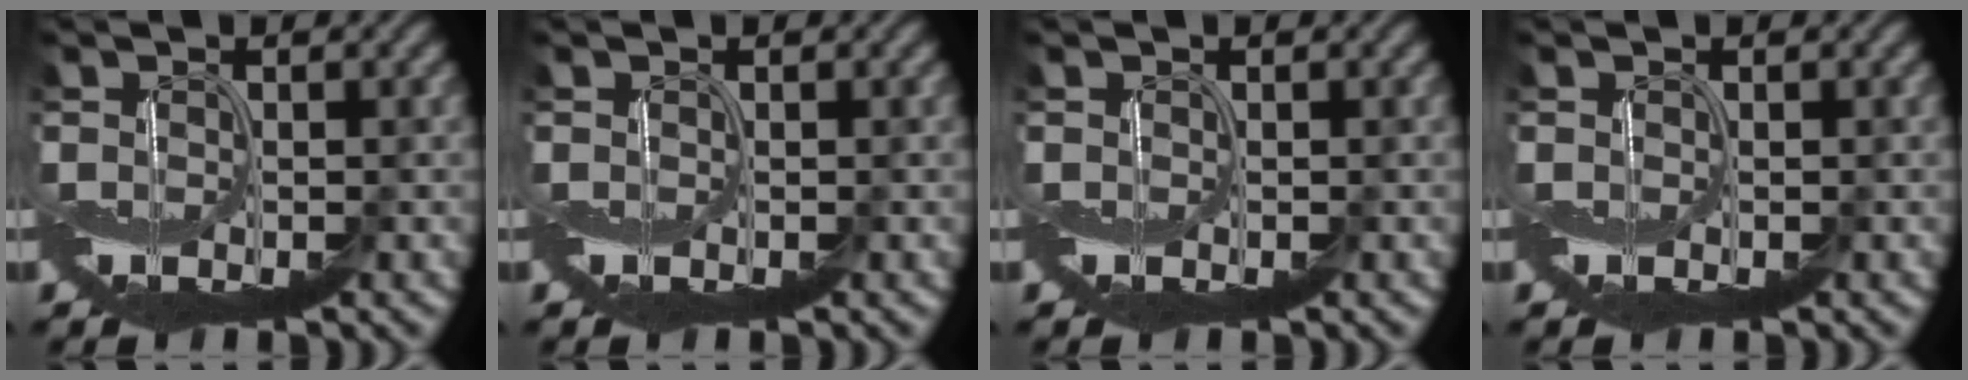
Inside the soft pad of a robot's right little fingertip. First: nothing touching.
{"total": 0.0}
{"total": 0.0}
{"total": 0.0}